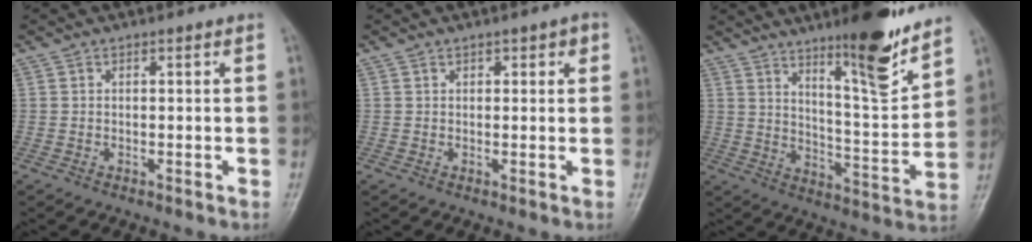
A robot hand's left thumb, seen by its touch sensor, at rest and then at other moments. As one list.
[{"total": 2.0, "force": [0.9, 1.0, 1.4], "torque": [-0.005, -0.001, 0.011]}, {"total": 14.7, "force": [10.6, 2.3, 10.0], "torque": [-0.130, -0.080, 0.171]}]